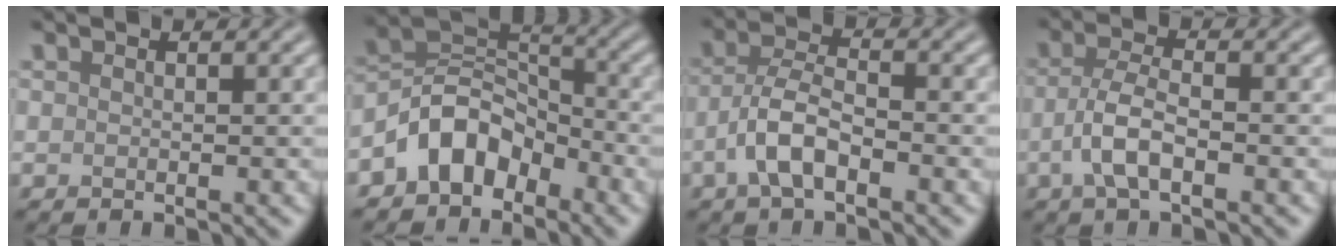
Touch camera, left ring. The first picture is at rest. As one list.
[{"total": 5.8, "force": [-3.6, 3.6, 2.8], "torque": [-0.035, 0.011, -0.079]}, {"total": 4.2, "force": [-1.9, 1.7, 3.4], "torque": [-0.068, 0.008, -0.046]}, {"total": 3.6, "force": [-1.3, 1.3, 3.1], "torque": [-0.068, 0.002, -0.031]}]